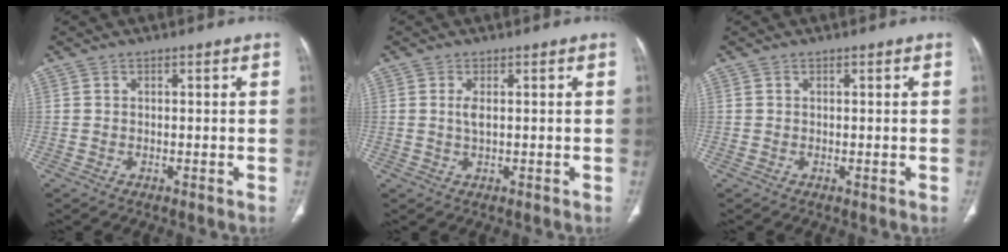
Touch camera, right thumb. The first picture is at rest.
{"total": 2.0, "force": [0.2, 0.7, 1.8], "torque": [-0.043, -0.001, 0.008]}
{"total": 0.0}